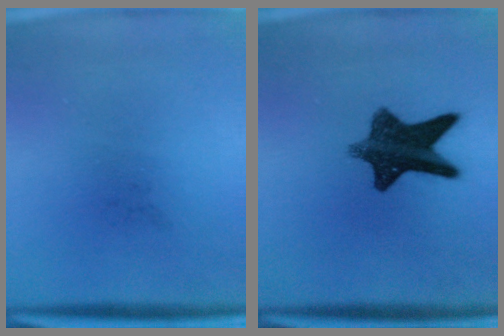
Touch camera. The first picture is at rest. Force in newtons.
{"total": 10.9}